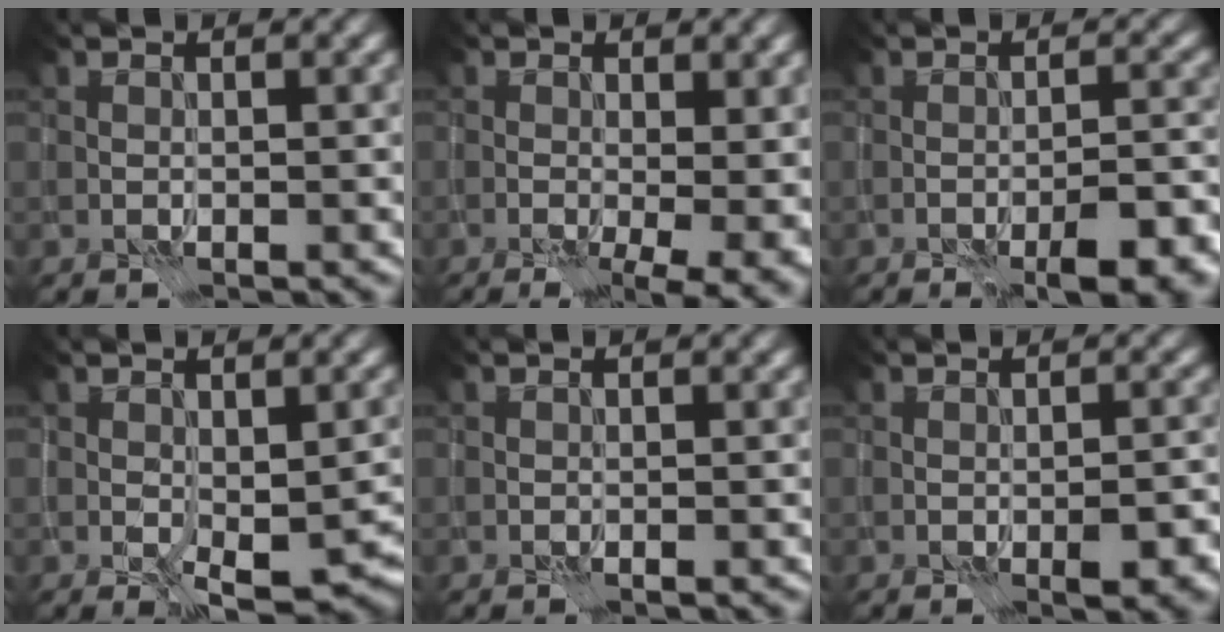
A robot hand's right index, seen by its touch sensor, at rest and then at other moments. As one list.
[{"total": 7.5, "force": [-2.0, 2.9, 6.6], "torque": [-0.055, -0.005, -0.023]}, {"total": 6.1, "force": [-3.5, 1.8, 4.7], "torque": [-0.069, 0.003, -0.044]}, {"total": 6.9, "force": [-1.5, 3.9, 5.6], "torque": [-0.092, -0.027, -0.007]}, {"total": 0.0}, {"total": 3.2, "force": [-1.2, 1.0, 2.7], "torque": [-0.043, -0.002, -0.015]}]